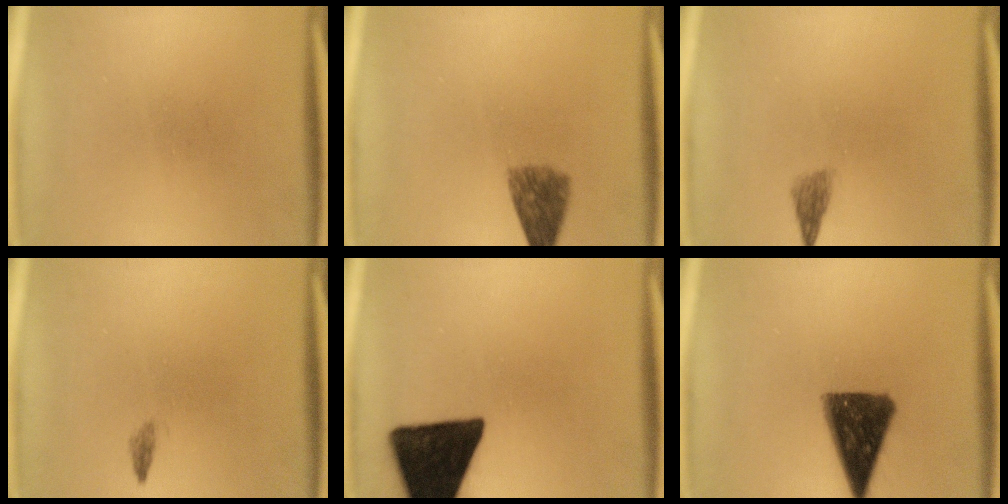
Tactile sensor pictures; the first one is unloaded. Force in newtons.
{"total": 5.0}
{"total": 1.8}
{"total": 0.8}
{"total": 18.7}
{"total": 12.3}